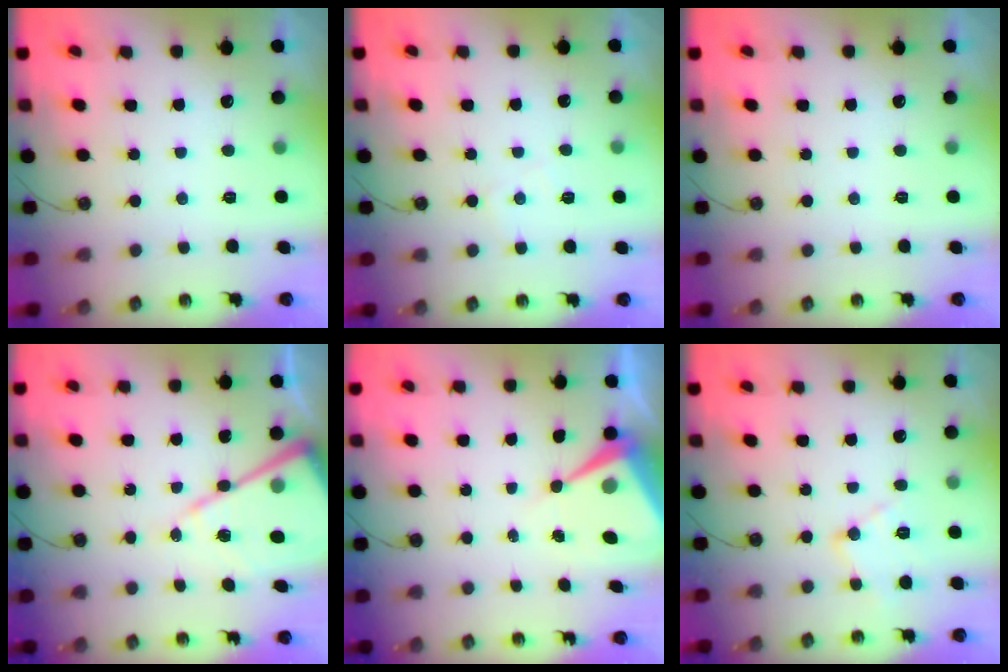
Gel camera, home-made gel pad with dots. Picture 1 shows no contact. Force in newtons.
{"total": 4.4, "press": 4.3, "slide": 0.8}
{"total": 0.0}
{"total": 16.8, "press": 16.8, "slide": 1.4}
{"total": 9.2, "press": 9.2, "slide": 0.7}
{"total": 11.2, "press": 11.1, "slide": 0.8}